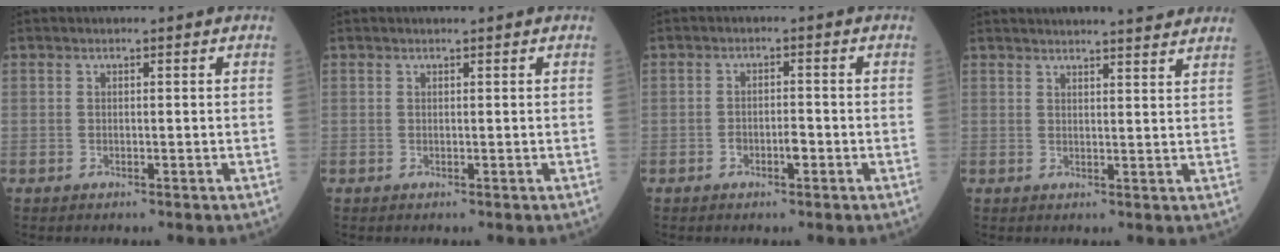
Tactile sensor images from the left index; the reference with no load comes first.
{"total": 0.5, "force": [0.5, -0.1, 0.3], "torque": [-0.007, -0.002, 0.010]}
{"total": 2.1, "force": [-1.0, 0.8, 1.6], "torque": [-0.023, 0.004, -0.017]}
{"total": 12.2, "force": [11.2, 0.6, 4.6], "torque": [-0.065, 0.011, 0.131]}